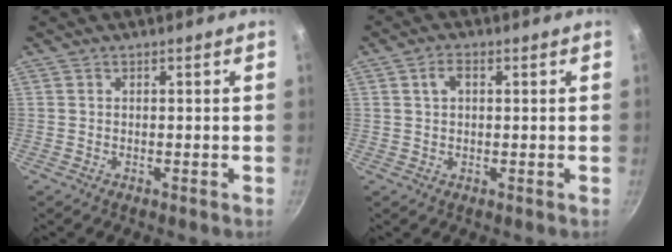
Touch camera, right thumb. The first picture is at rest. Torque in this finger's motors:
{"motor_torque": [0.17, -0.53, -0.26, 0.22, 0.10]}